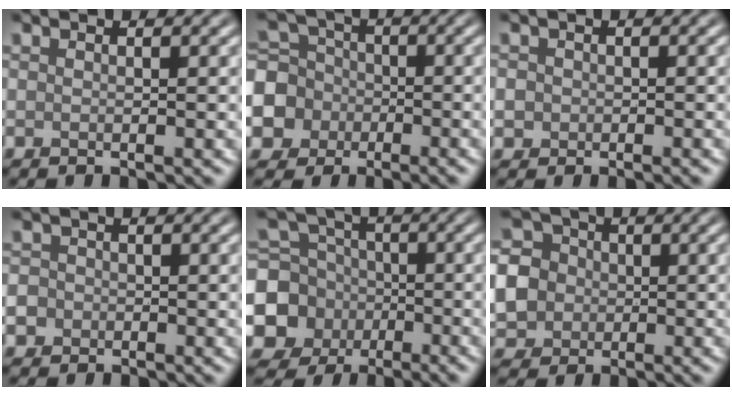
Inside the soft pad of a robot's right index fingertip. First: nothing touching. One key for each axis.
{"total": 8.8, "fx": -3.2, "fy": 7.9, "fz": 2.5, "tx": -0.071, "ty": -0.018, "tz": -0.084}
{"total": 1.8, "fx": -0.5, "fy": 1.6, "fz": 0.6, "tx": 0.000, "ty": -0.005, "tz": -0.006}
{"total": 4.6, "fx": -1.8, "fy": 4.1, "fz": 1.2, "tx": -0.015, "ty": -0.007, "tz": -0.055}
{"total": 9.5, "fx": -2.9, "fy": 8.6, "fz": 2.9, "tx": -0.073, "ty": -0.015, "tz": -0.084}
{"total": 9.3, "fx": -1.3, "fy": 8.5, "fz": 3.5, "tx": -0.096, "ty": 0.004, "tz": -0.051}